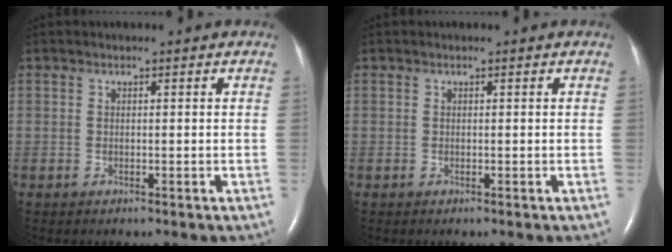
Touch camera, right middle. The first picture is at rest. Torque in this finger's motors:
{"motor_torque": [-0.07, 0.13, 0.00, 0.01]}